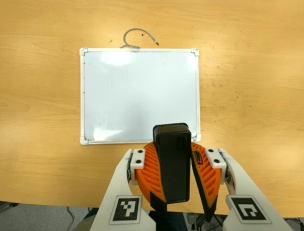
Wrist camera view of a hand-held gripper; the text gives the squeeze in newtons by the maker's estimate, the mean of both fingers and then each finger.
{"total": 10.8, "left": 10.7, "right": 10.9}